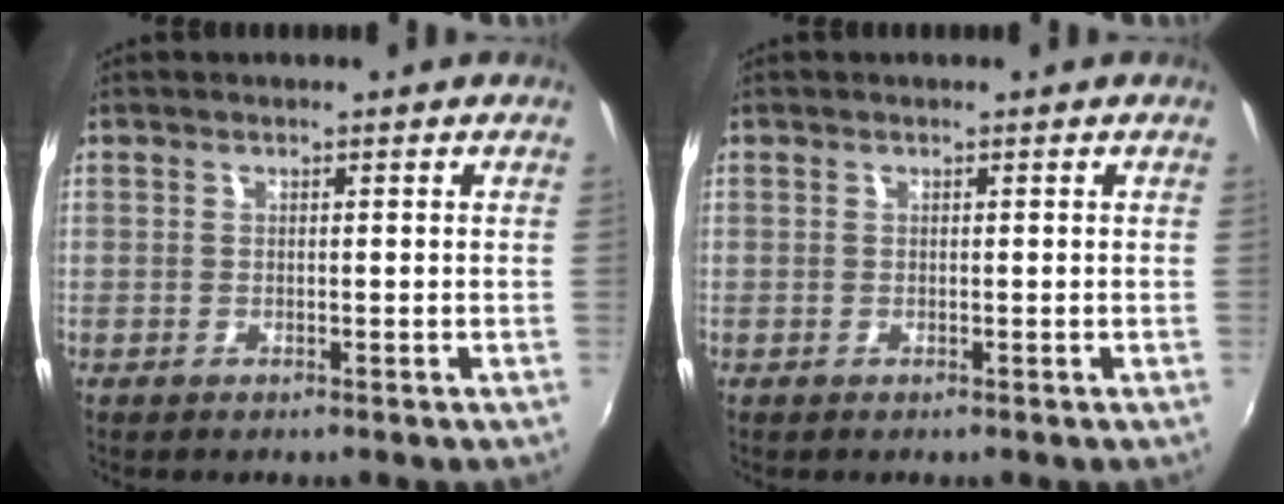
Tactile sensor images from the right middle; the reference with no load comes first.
{"total": 0.0}